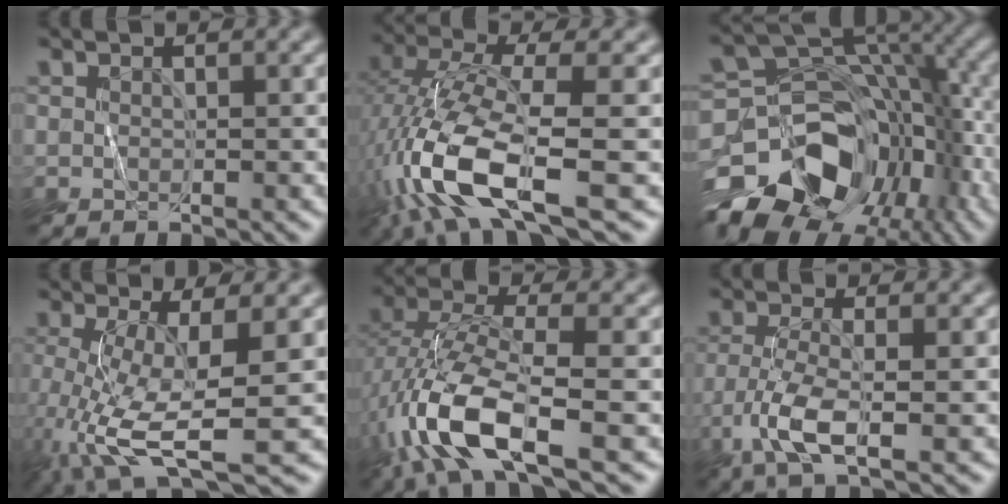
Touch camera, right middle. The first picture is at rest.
{"total": 10.8, "force": [-4.8, 2.9, 9.3], "torque": [-0.205, 0.001, -0.099]}
{"total": 16.1, "force": [-8.8, 10.4, 8.6], "torque": [-0.157, -0.003, -0.144]}
{"total": 8.2, "force": [-2.8, 2.0, 7.4], "torque": [-0.158, -0.014, -0.054]}
{"total": 8.8, "force": [-4.4, 2.4, 7.2], "torque": [-0.159, 0.011, -0.097]}
{"total": 4.2, "force": [-2.3, 0.6, 3.5], "torque": [-0.080, 0.000, -0.048]}